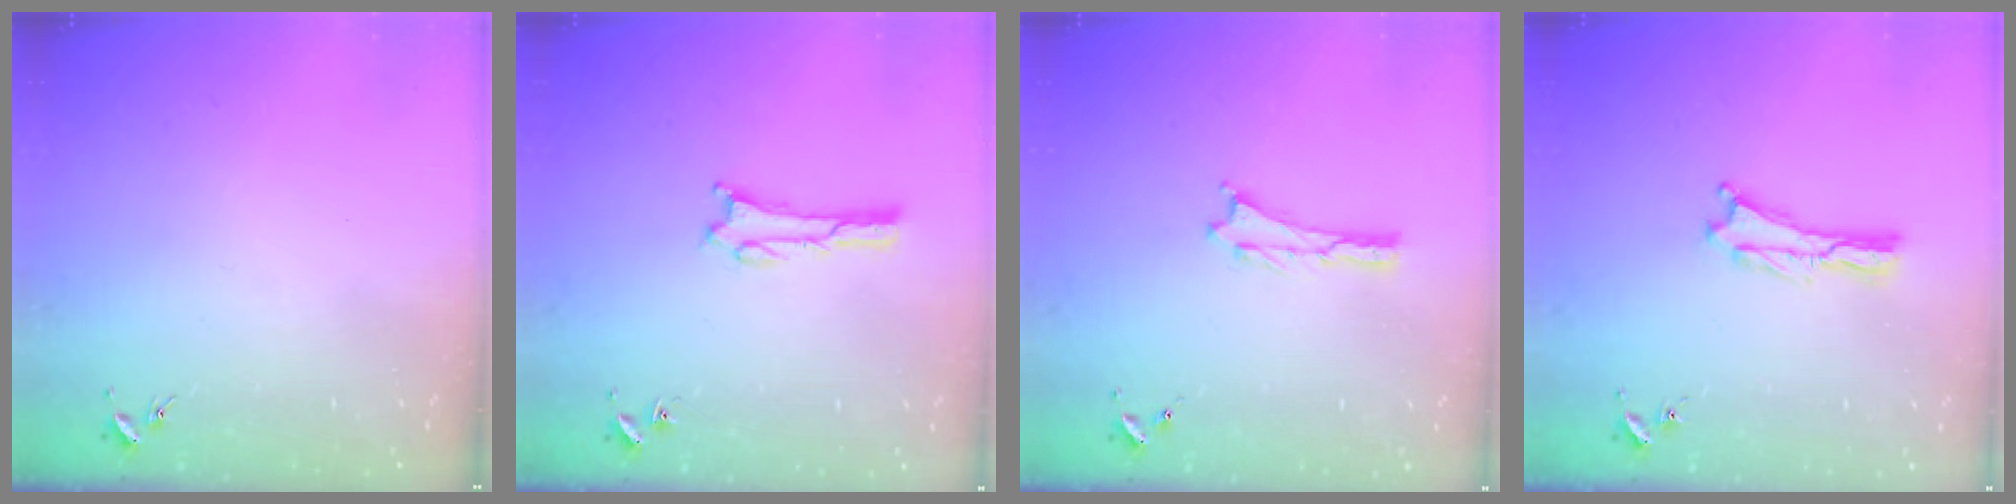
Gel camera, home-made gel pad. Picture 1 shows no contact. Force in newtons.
{"total": 0.8, "press": 0.8, "slide": 0.2}
{"total": 0.0}
{"total": 0.0}